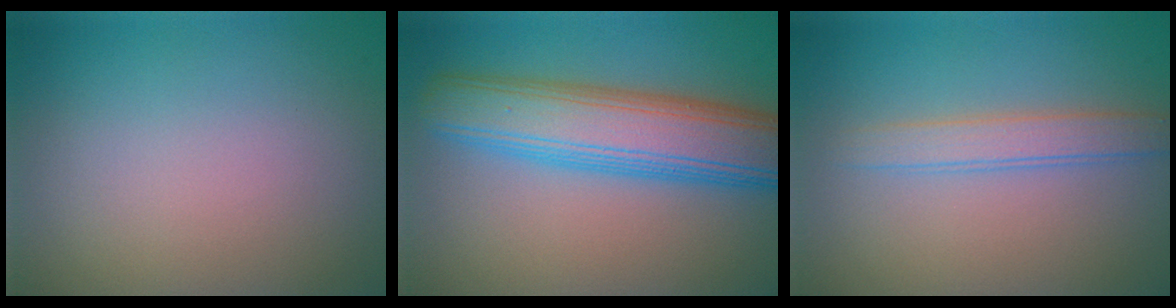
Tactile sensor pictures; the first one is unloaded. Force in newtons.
{"total": 8.7, "press": 8.7, "slide": 0.2}
{"total": 2.4, "press": 2.3, "slide": 0.2}